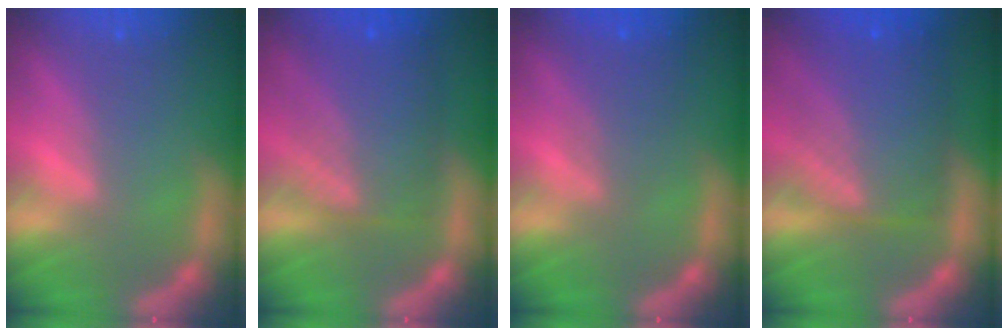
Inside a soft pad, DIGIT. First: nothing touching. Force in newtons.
{"total": 8.1}
{"total": 3.1}
{"total": 9.0}